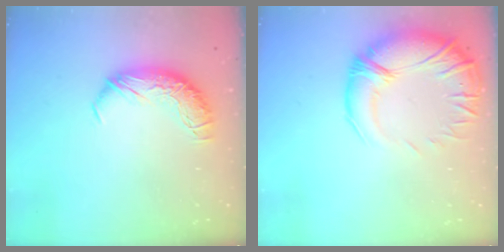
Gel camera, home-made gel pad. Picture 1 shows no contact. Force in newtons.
{"total": 6.5, "press": 4.8, "slide": 4.3}